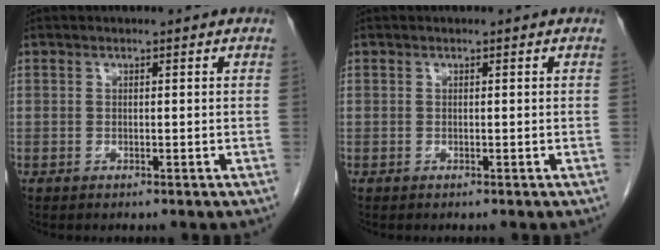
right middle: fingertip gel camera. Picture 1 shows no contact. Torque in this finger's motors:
{"motor_torque": [0.07, -0.02, -0.04, 0.00]}